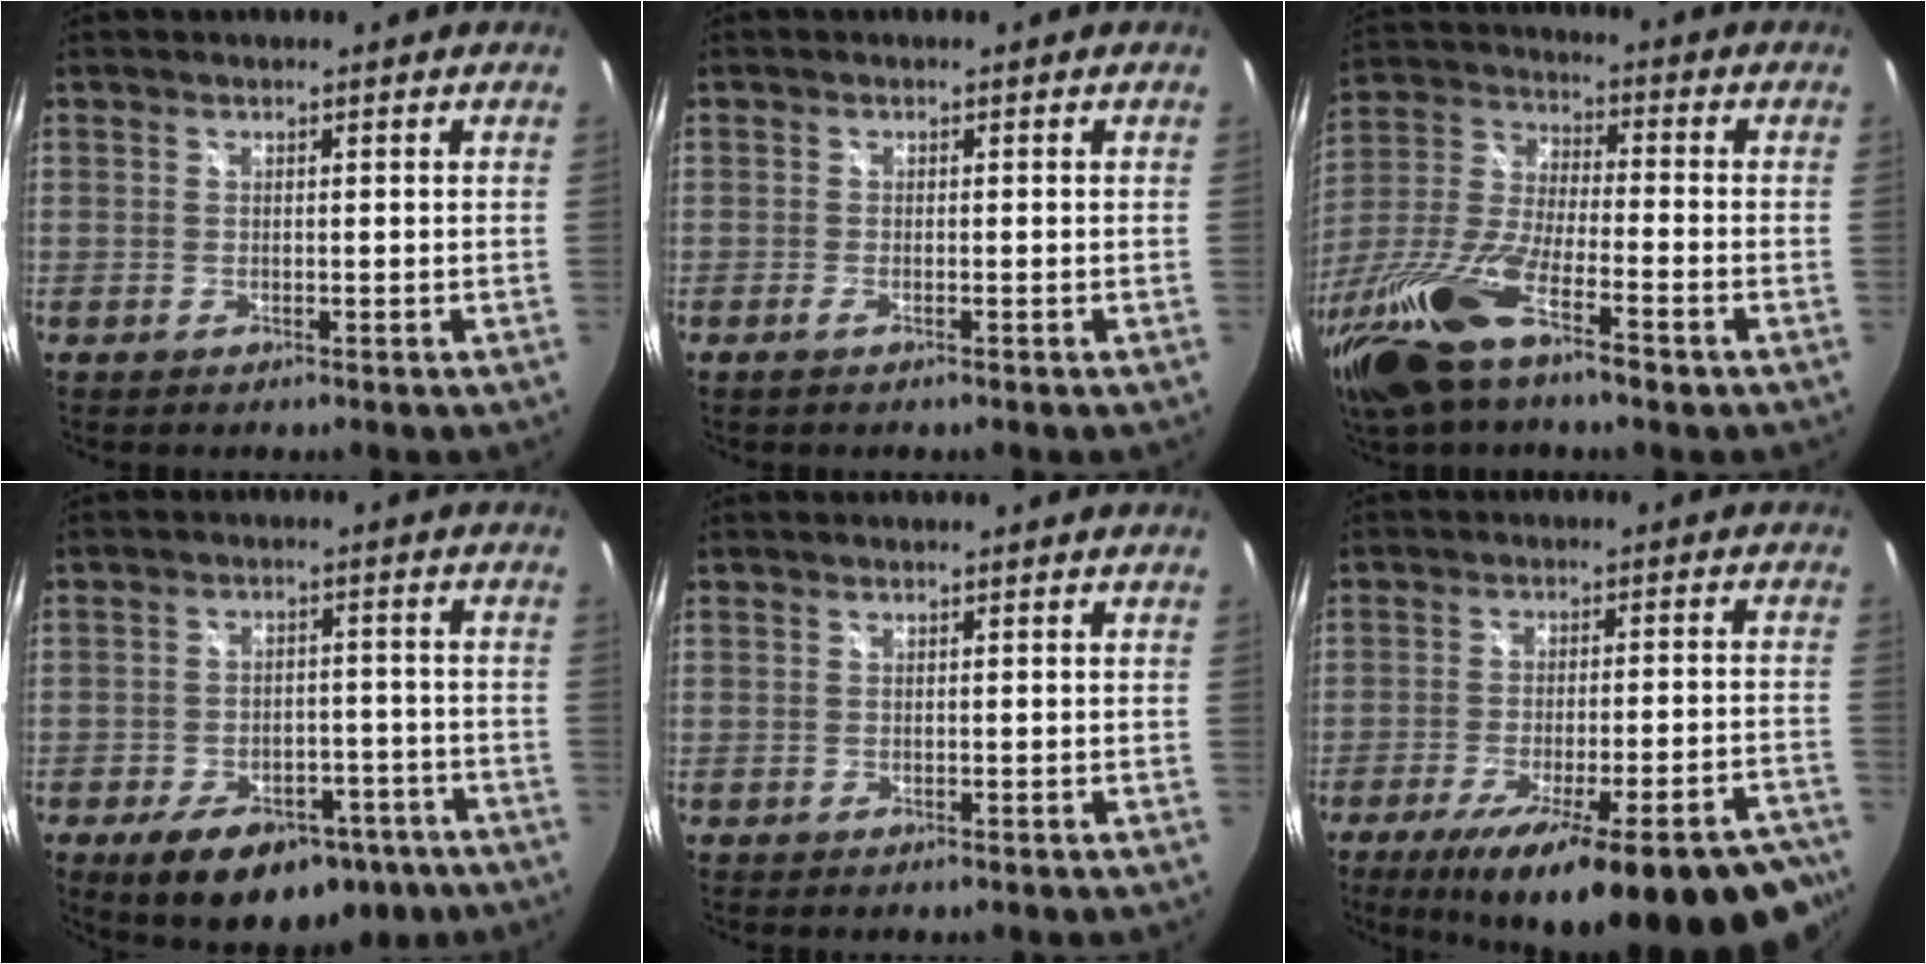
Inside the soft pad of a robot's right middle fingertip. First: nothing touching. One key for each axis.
{"total": 1.0, "fx": -0.7, "fy": 0.2, "fz": 0.7, "tx": -0.016, "ty": -0.002, "tz": -0.015}
{"total": 20.0, "fx": -11.9, "fy": 5.4, "fz": 15.1, "tx": -0.329, "ty": -0.042, "tz": -0.235}
{"total": 16.6, "fx": -10.7, "fy": 8.8, "fz": 9.1, "tx": -0.167, "ty": 0.004, "tz": -0.134}
{"total": 0.0}
{"total": 26.6, "fx": -20.1, "fy": 4.6, "fz": 16.8, "tx": -0.248, "ty": -0.051, "tz": -0.272}